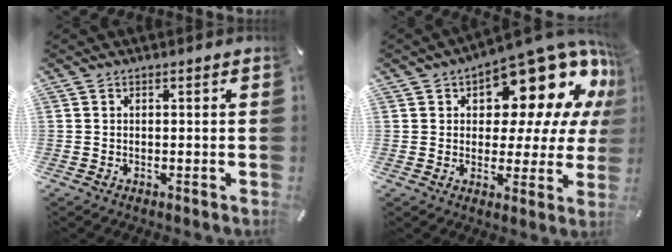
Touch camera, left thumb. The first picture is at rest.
{"total": 16.7, "force": [10.9, 8.1, 9.7], "torque": [-0.128, -0.099, 0.182]}